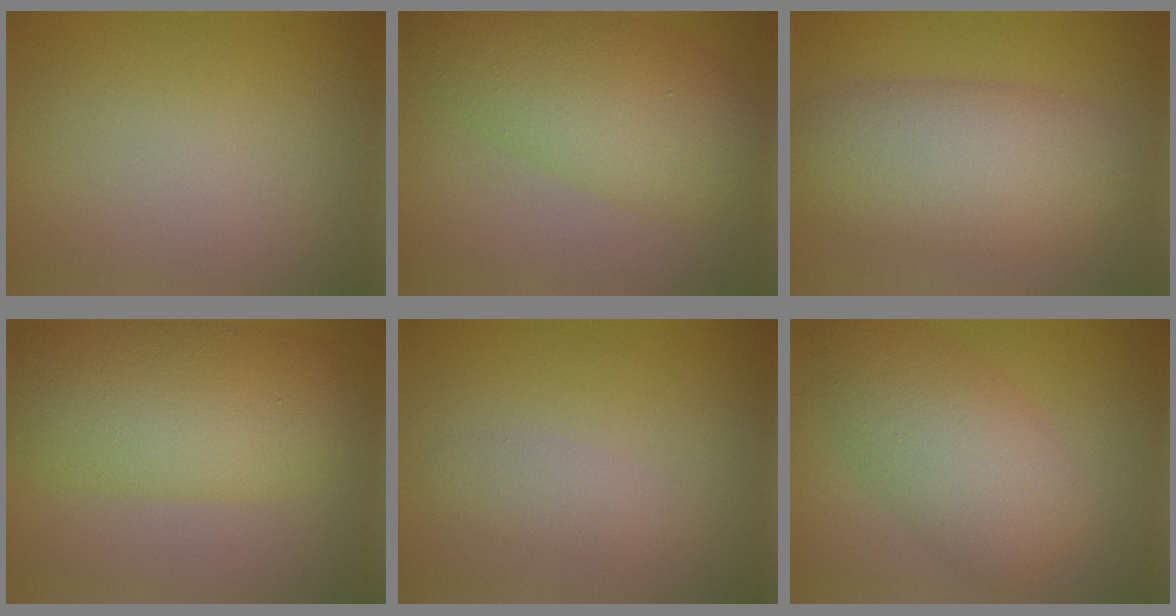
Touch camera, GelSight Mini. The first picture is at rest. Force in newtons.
{"total": 8.5, "press": 8.5, "slide": 0.2}
{"total": 8.3, "press": 8.3, "slide": 0.3}
{"total": 9.3, "press": 9.3, "slide": 0.2}
{"total": 1.7, "press": 1.7, "slide": 0.0}
{"total": 6.9, "press": 6.9, "slide": 0.3}